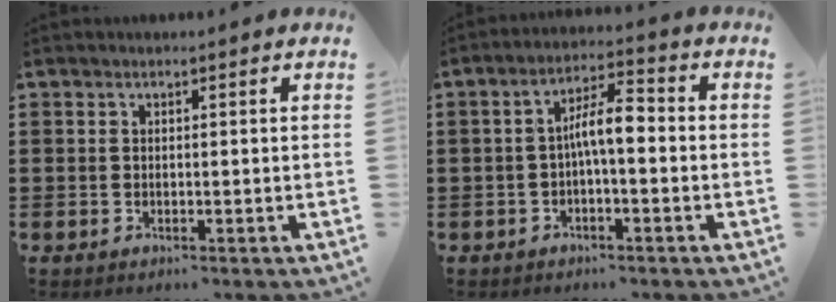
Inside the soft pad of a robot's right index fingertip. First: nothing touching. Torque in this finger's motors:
{"motor_torque": [1.31, -0.54, 0.62, 0.08]}